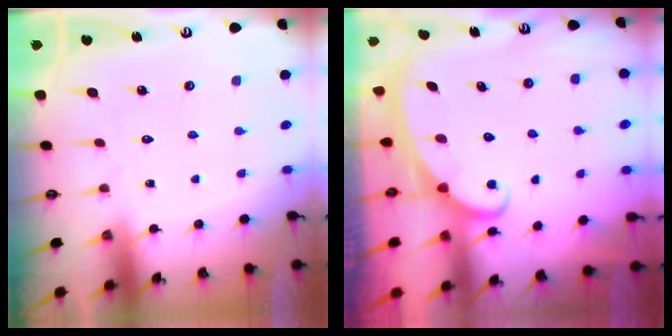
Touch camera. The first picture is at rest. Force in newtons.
{"total": 2.5, "press": 2.5, "slide": 0.3}